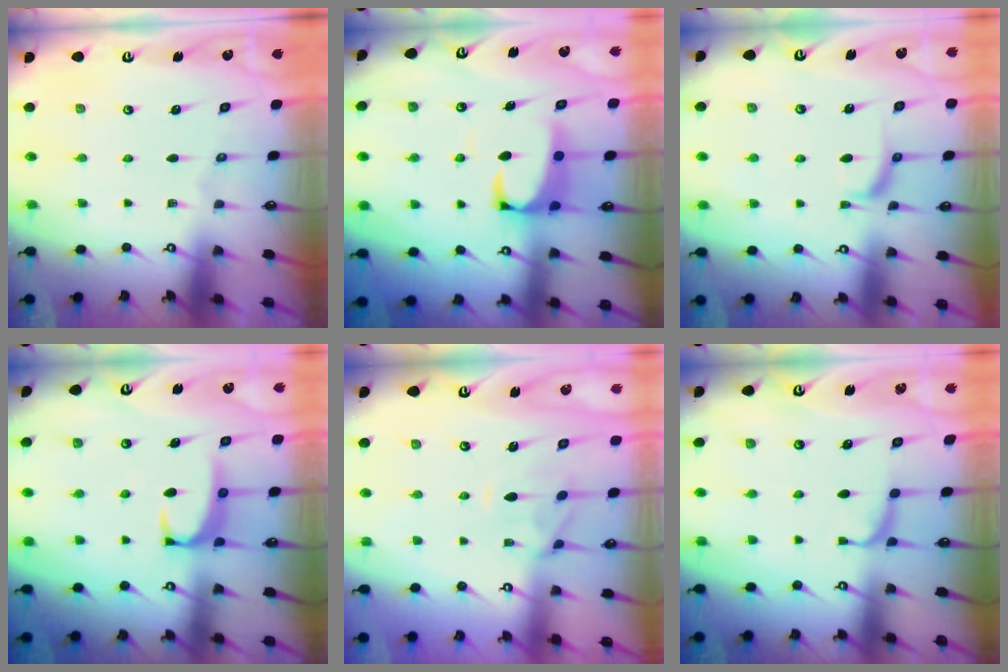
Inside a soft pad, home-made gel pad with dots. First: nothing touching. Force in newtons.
{"total": 3.7, "press": 3.6, "slide": 1.0}
{"total": 2.7, "press": 2.6, "slide": 0.5}
{"total": 2.3, "press": 2.3, "slide": 0.6}
{"total": 1.2, "press": 0.7, "slide": 1.0}
{"total": 2.0, "press": 1.9, "slide": 0.4}